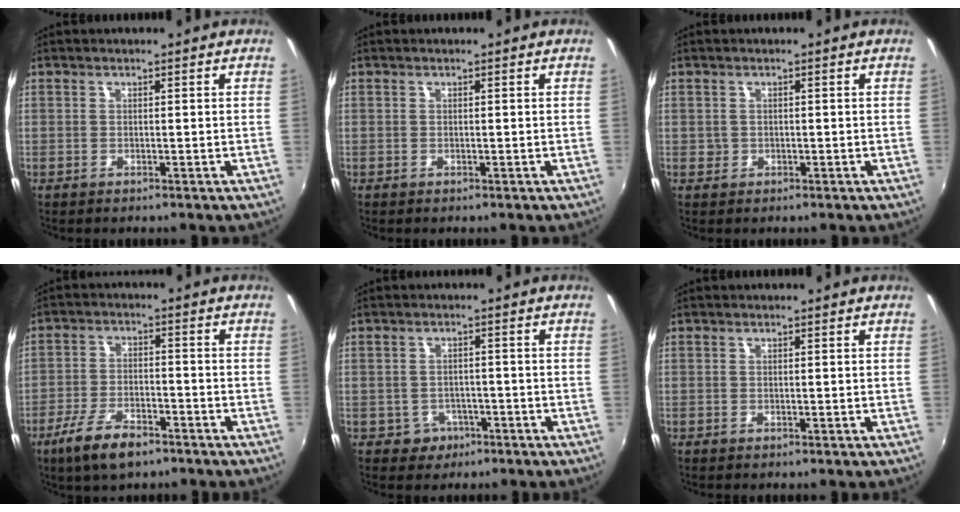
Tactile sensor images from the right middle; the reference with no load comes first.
{"total": 0.0}
{"total": 1.6, "force": [-0.2, 1.5, 0.3], "torque": [-0.002, -0.003, -0.003]}
{"total": 8.9, "force": [-6.0, 3.2, 5.6], "torque": [-0.132, -0.014, -0.111]}
{"total": 4.1, "force": [-2.0, 3.6, 0.5], "torque": [-0.024, 0.005, -0.025]}
{"total": 0.0}